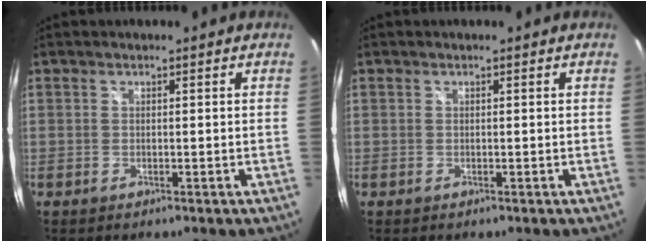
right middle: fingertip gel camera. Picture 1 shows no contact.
{"total": 0.0}